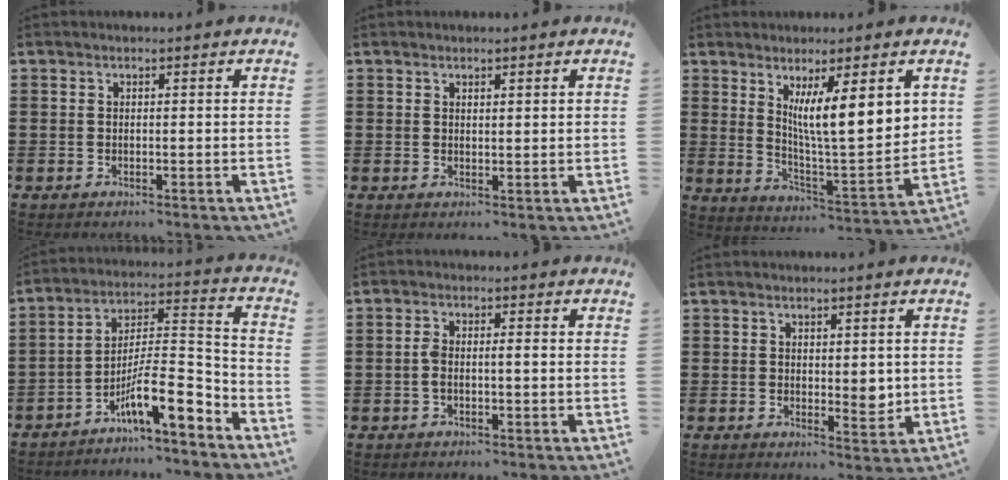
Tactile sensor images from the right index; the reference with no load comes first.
{"total": 0.8, "force": [0.7, 0.2, 0.4], "torque": [-0.008, 0.001, 0.013]}
{"total": 9.7, "force": [4.2, 1.4, 8.6], "torque": [-0.148, -0.026, 0.066]}
{"total": 12.0, "force": [-7.5, 3.2, 8.9], "torque": [-0.168, 0.005, -0.143]}
{"total": 2.2, "force": [-0.4, 0.6, 2.1], "torque": [-0.048, 0.000, -0.012]}
{"total": 3.1, "force": [0.5, 1.8, 2.5], "torque": [-0.024, -0.007, 0.004]}